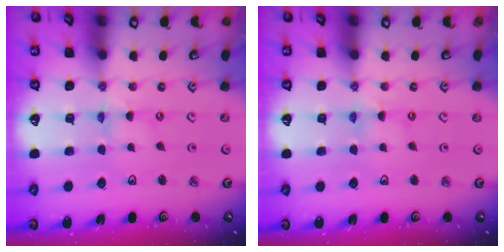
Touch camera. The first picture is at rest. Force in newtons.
{"total": 1.6, "press": 1.6, "slide": 0.3}